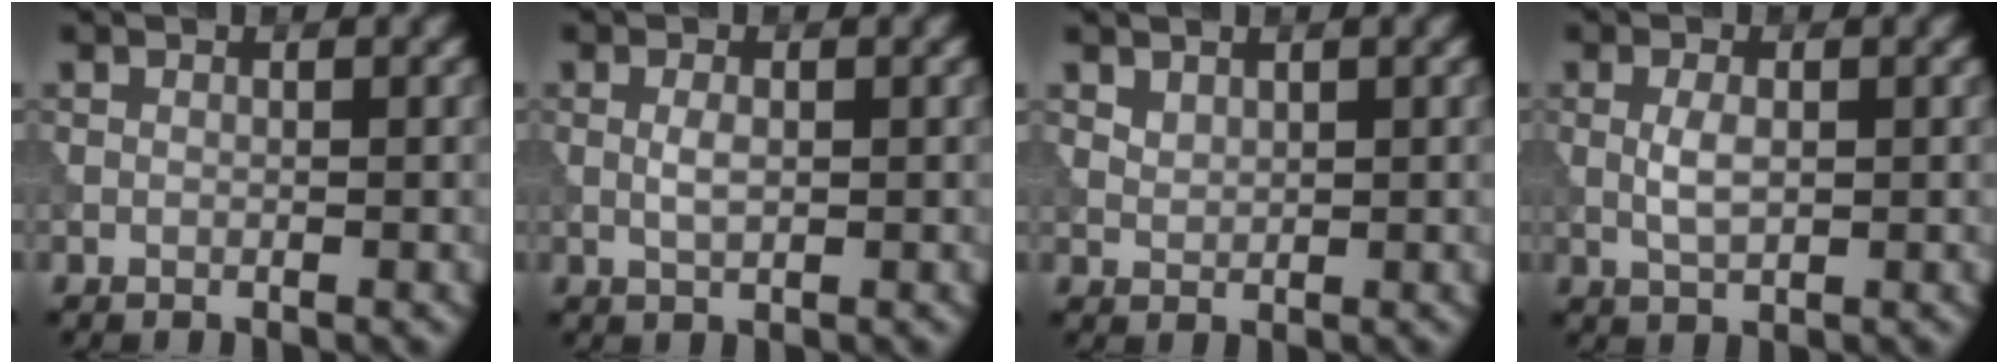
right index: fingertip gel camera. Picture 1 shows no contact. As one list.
[{"total": 1.4, "force": [0.1, 0.6, 1.3], "torque": [-0.030, 0.000, 0.003]}, {"total": 1.2, "force": [0.9, 0.6, 0.4], "torque": [-0.012, -0.001, 0.021]}, {"total": 2.2, "force": [0.2, 1.0, 1.9], "torque": [-0.045, 0.000, 0.005]}]